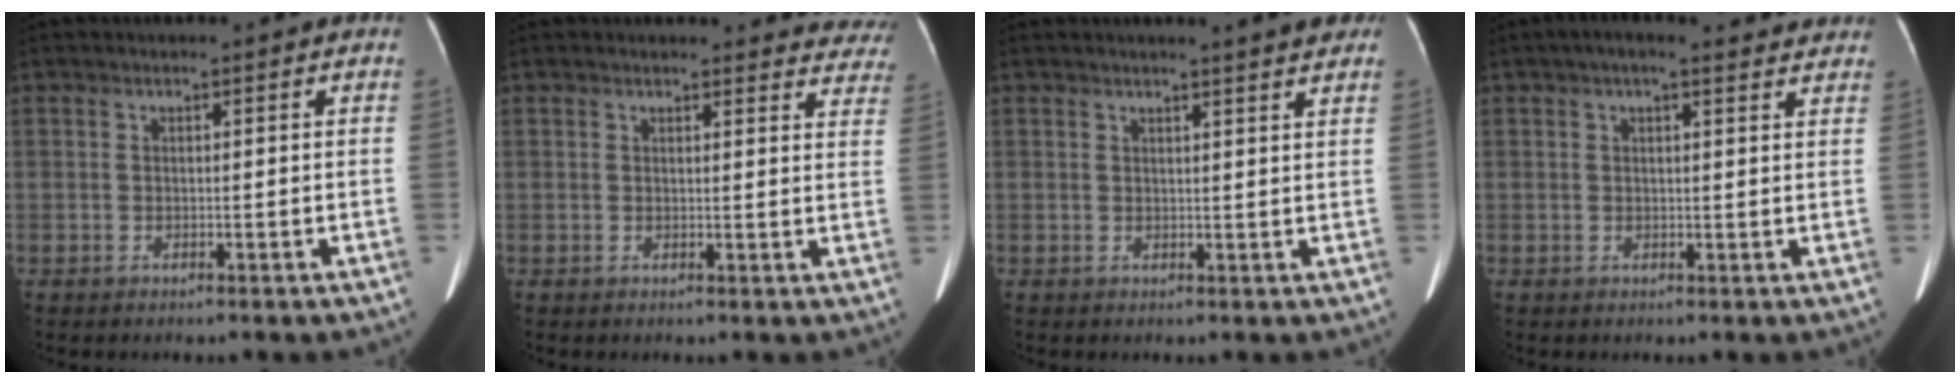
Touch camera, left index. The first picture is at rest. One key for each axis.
{"total": 14.9, "fx": 14.2, "fy": 3.8, "fz": 2.1, "tx": 0.022, "ty": -0.040, "tz": 0.124}
{"total": 5.2, "fx": 4.5, "fy": 0.3, "fz": 2.5, "tx": -0.032, "ty": 0.000, "tz": 0.041}
{"total": 8.7, "fx": 7.1, "fy": 2.6, "fz": 4.4, "tx": -0.050, "ty": 0.029, "tz": 0.081}